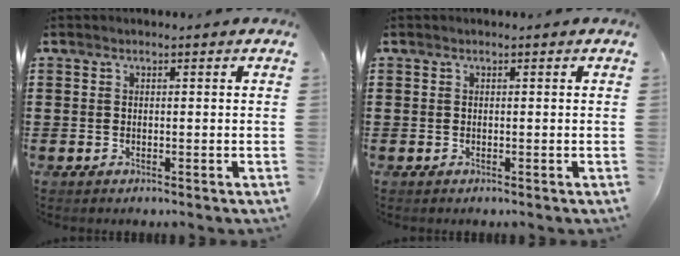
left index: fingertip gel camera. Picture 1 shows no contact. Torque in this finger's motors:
{"motor_torque": [-0.02, -0.02, 0.00, 0.00]}